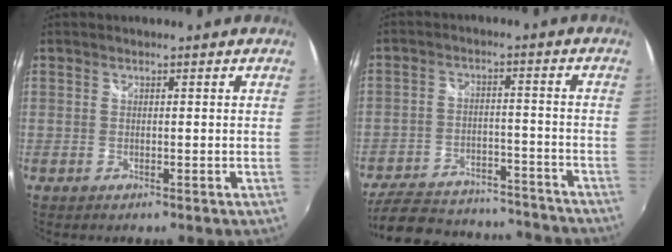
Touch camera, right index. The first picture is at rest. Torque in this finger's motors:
{"motor_torque": [-0.36, -0.18, -1.05, -0.21]}